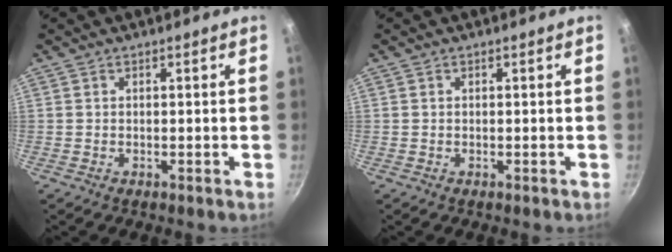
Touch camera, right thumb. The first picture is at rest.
{"total": 0.0}